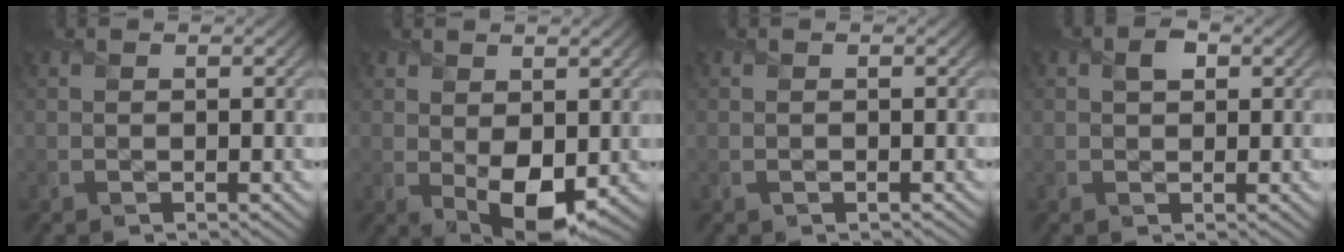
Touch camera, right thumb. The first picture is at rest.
{"total": 6.0, "force": [0.1, 3.8, 4.6], "torque": [-0.089, -0.018, 0.011]}
{"total": 0.5, "force": [-0.2, 0.5, 0.1], "torque": [0.001, -0.006, -0.003]}
{"total": 2.0, "force": [0.7, 1.4, 1.2], "torque": [-0.022, 0.003, 0.009]}